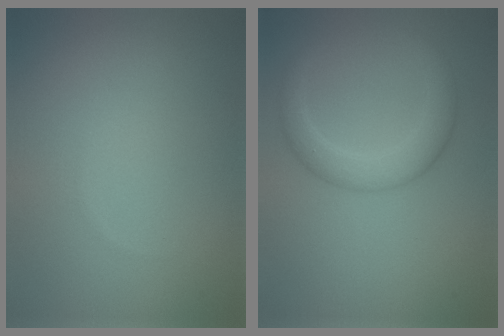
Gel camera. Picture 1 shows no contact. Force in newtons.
{"total": 3.2, "press": 3.2, "slide": 0.1}